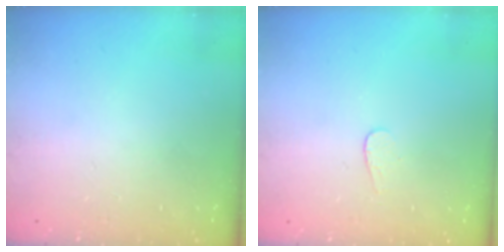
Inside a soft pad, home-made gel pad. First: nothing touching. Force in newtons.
{"total": 3.0, "press": 3.0, "slide": 0.3}